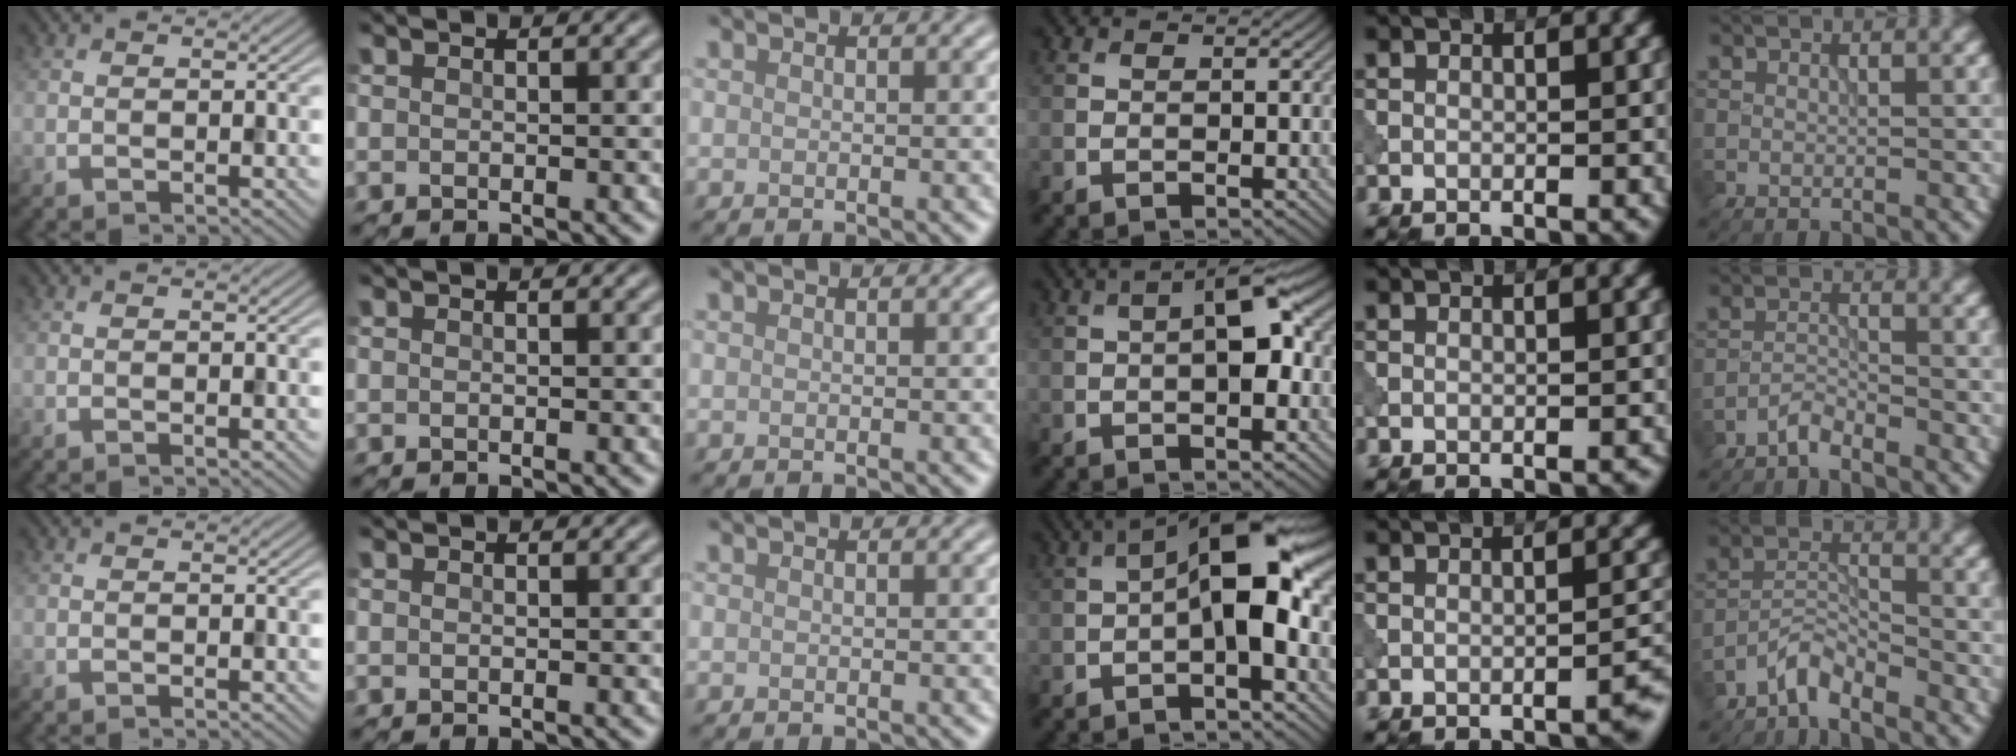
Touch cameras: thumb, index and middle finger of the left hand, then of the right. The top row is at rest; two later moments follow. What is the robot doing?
{"motion": "shake", "object": "bell"}